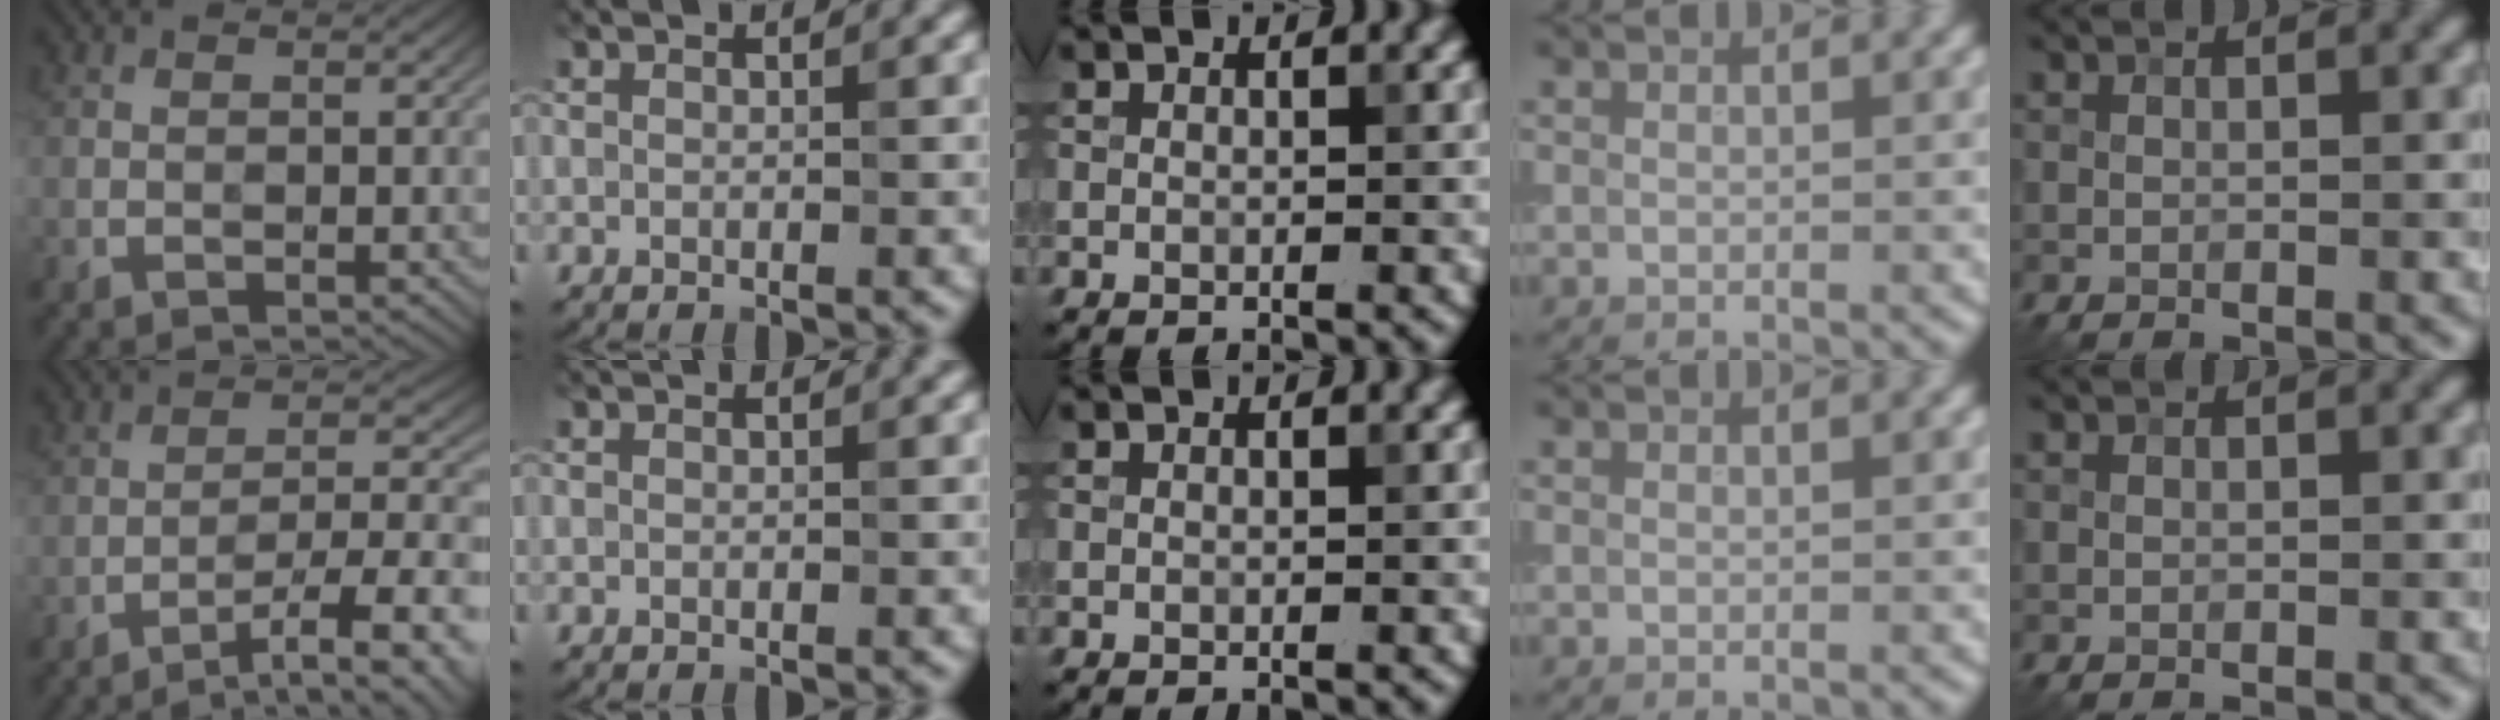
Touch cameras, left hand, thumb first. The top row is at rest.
{"thumb": {"total": 10.7, "force": [-6.4, 2.7, 8.2], "torque": [-0.133, 0.012, -0.090]}}